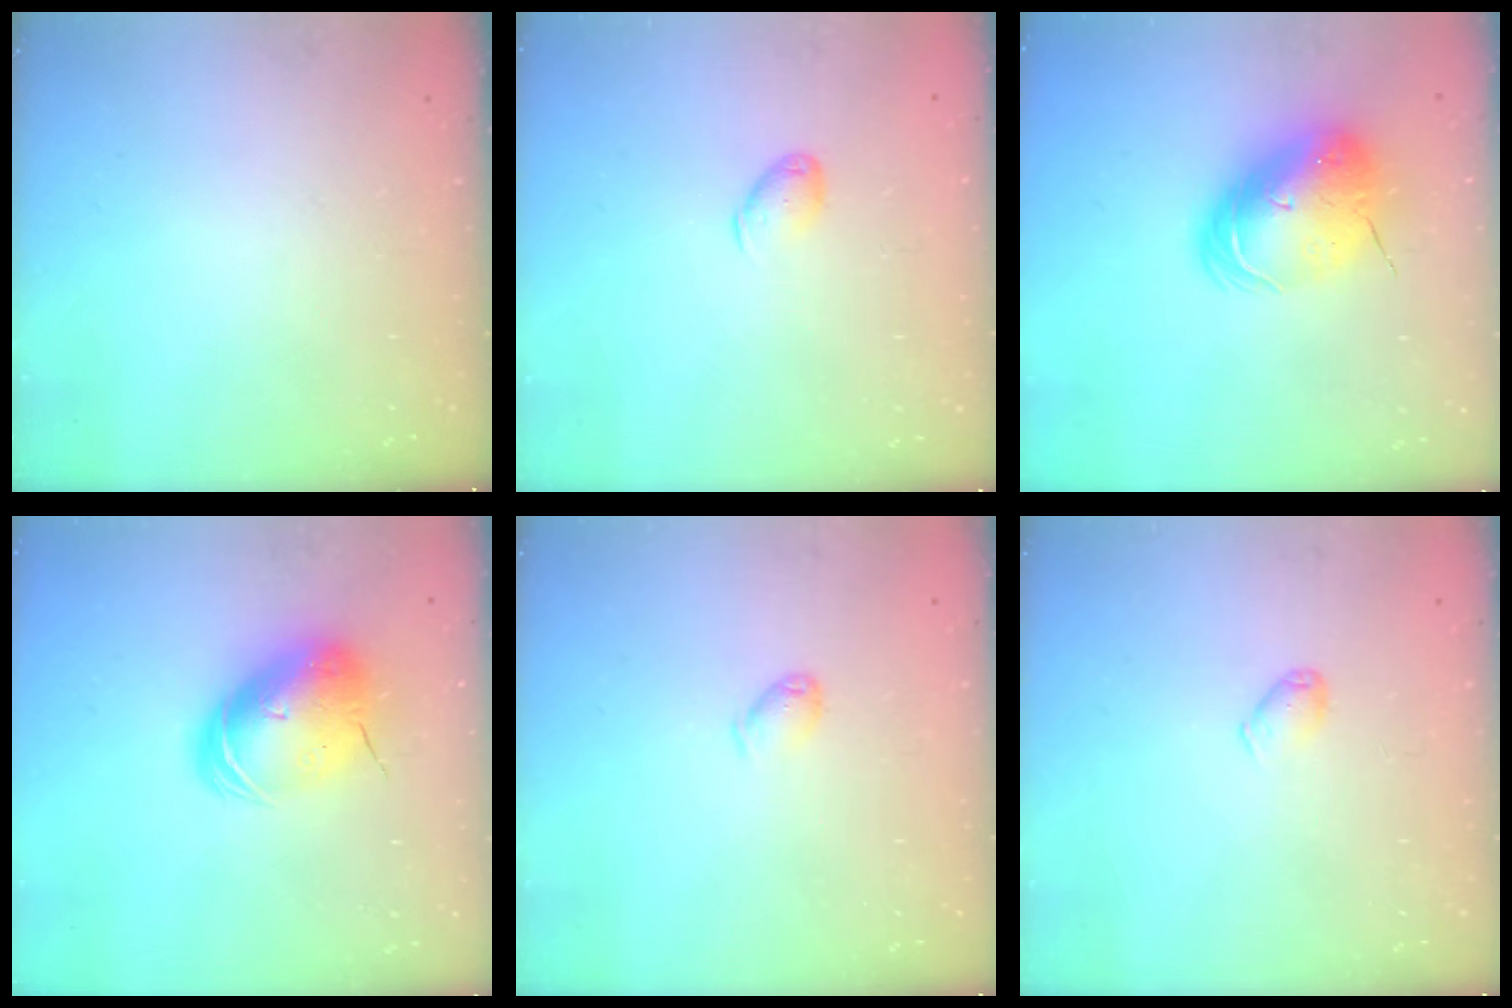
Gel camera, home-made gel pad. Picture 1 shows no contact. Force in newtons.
{"total": 6.0, "press": 5.9, "slide": 1.0}
{"total": 13.7, "press": 13.4, "slide": 2.6}
{"total": 12.4, "press": 12.2, "slide": 2.2}
{"total": 3.6, "press": 3.5, "slide": 0.6}
{"total": 3.7, "press": 3.7, "slide": 0.6}